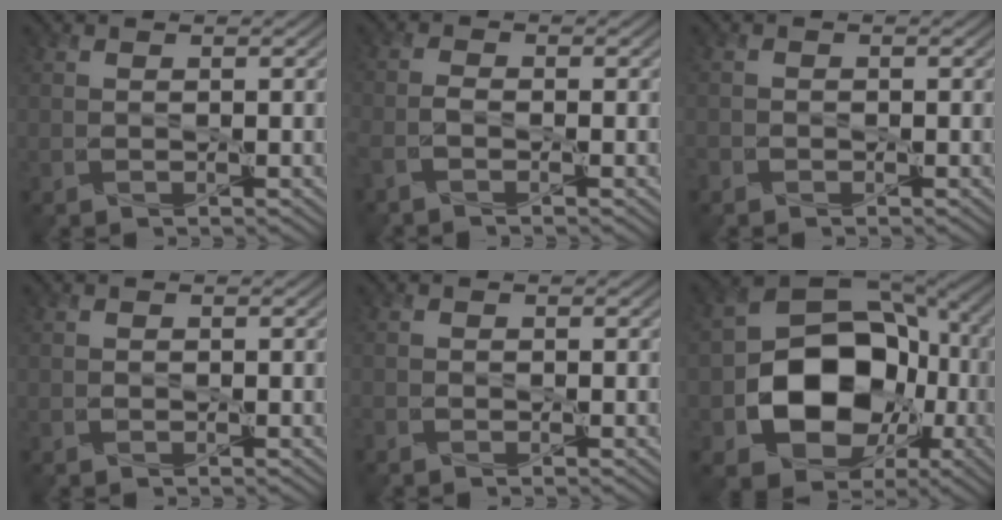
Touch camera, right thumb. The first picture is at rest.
{"total": 1.9, "force": [-1.3, 0.4, 1.4], "torque": [-0.036, 0.000, -0.033]}
{"total": 0.9, "force": [-0.7, 0.5, 0.1], "torque": [-0.005, -0.001, -0.016]}
{"total": 0.0}
{"total": 0.8, "force": [-0.6, 0.3, 0.4], "torque": [-0.010, 0.000, -0.012]}
{"total": 15.2, "force": [-3.4, 11.4, 9.4], "torque": [-0.167, -0.029, -0.059]}